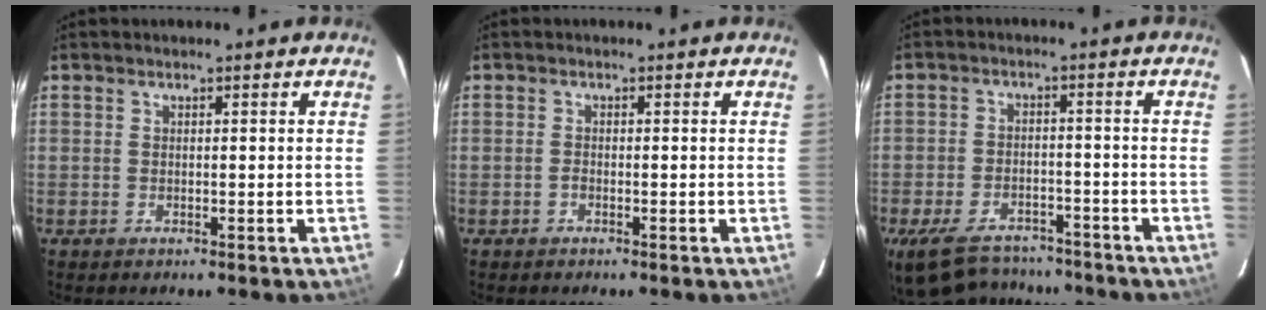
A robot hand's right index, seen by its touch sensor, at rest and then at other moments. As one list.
[{"total": 0.7, "force": [-0.5, 0.4, 0.4], "torque": [-0.005, 0.002, -0.010]}, {"total": 16.2, "force": [-12.6, 7.7, 6.7], "torque": [-0.167, -0.006, -0.186]}]